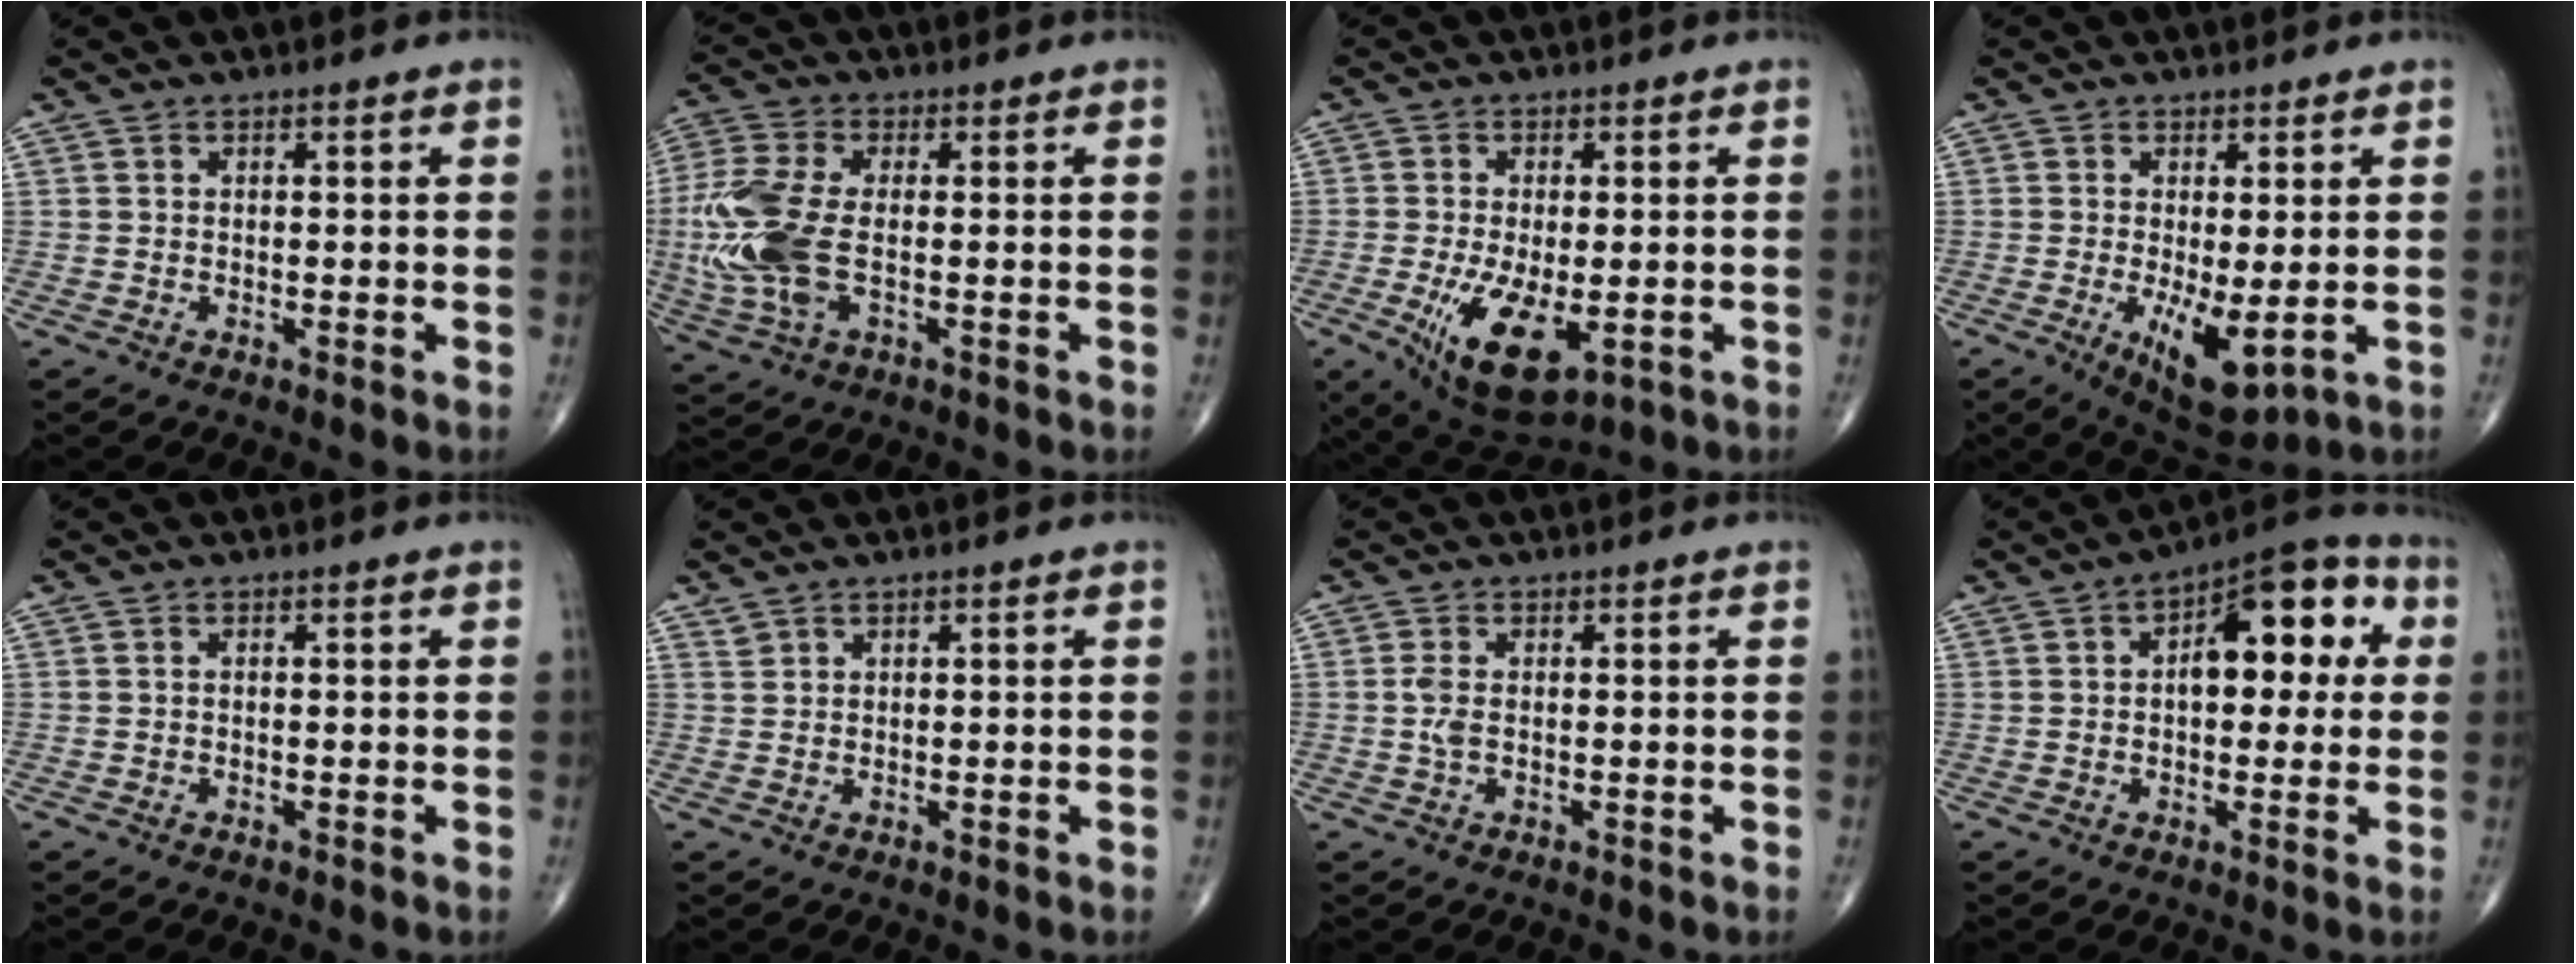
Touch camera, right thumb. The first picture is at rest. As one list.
[{"total": 14.2, "force": [-1.4, 7.2, 12.1], "torque": [-0.308, -0.001, -0.023]}, {"total": 12.0, "force": [-3.6, 5.3, 10.2], "torque": [-0.176, -0.019, -0.044]}, {"total": 8.7, "force": [-1.7, 3.2, 7.9], "torque": [-0.125, -0.024, -0.014]}, {"total": 0.0}, {"total": 0.9, "force": [0.8, 0.4, 0.1], "torque": [0.005, -0.002, 0.016]}, {"total": 2.1, "force": [0.0, 0.9, 1.8], "torque": [-0.050, -0.002, -0.002]}, {"total": 14.6, "force": [2.8, 7.3, 12.3], "torque": [-0.135, 0.028, 0.033]}]